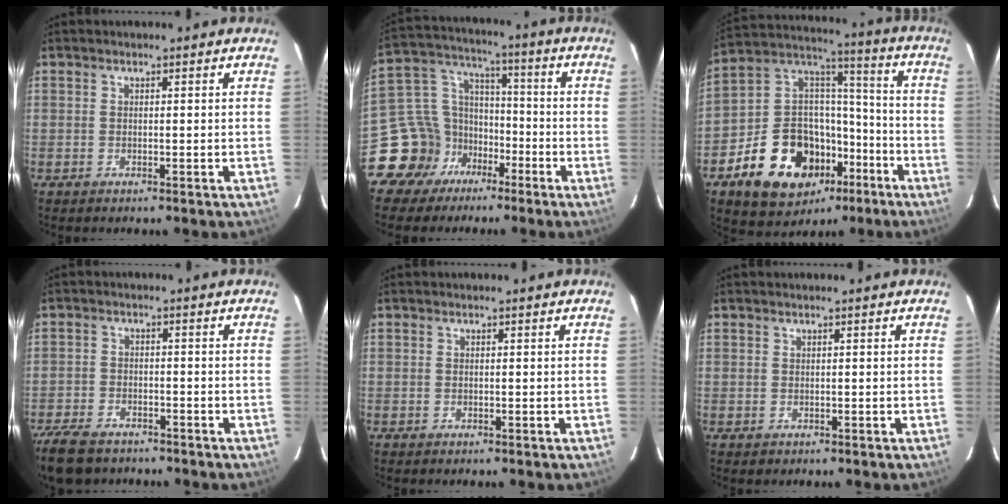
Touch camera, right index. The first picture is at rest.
{"total": 12.5, "force": [-7.1, 9.9, 3.1], "torque": [-0.081, 0.055, -0.118]}
{"total": 21.9, "force": [-10.7, 15.5, 11.3], "torque": [-0.245, 0.048, -0.151]}
{"total": 10.1, "force": [-7.9, 4.9, 4.0], "torque": [-0.118, -0.011, -0.139]}
{"total": 0.0}
{"total": 0.7, "force": [0.1, 0.7, 0.0], "torque": [0.003, 0.003, 0.002]}